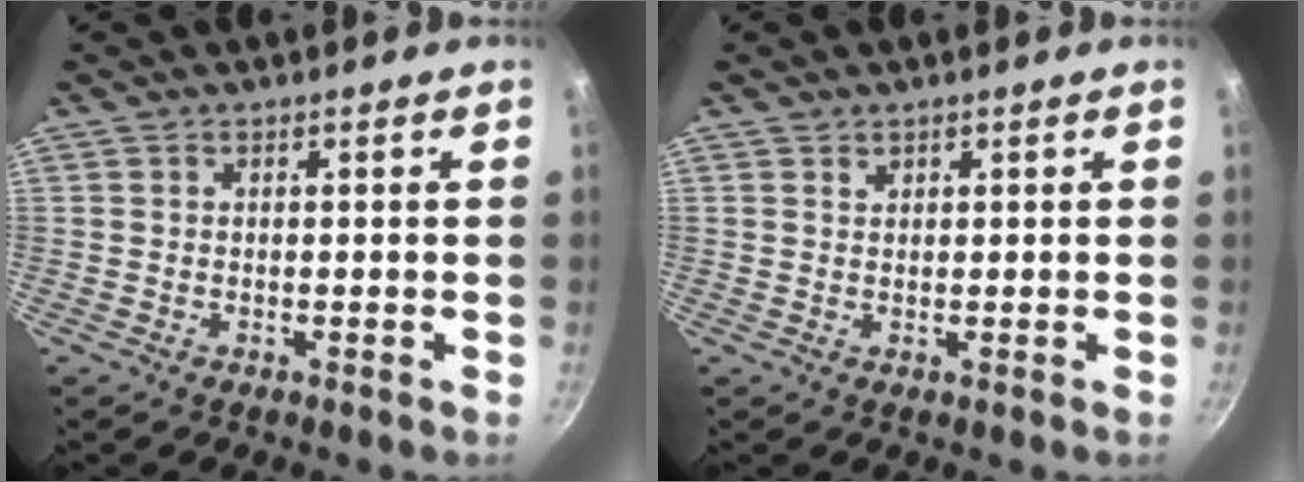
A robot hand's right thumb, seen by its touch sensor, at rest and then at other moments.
{"total": 0.8, "force": [0.6, 0.5, 0.0], "torque": [0.002, -0.002, 0.011]}